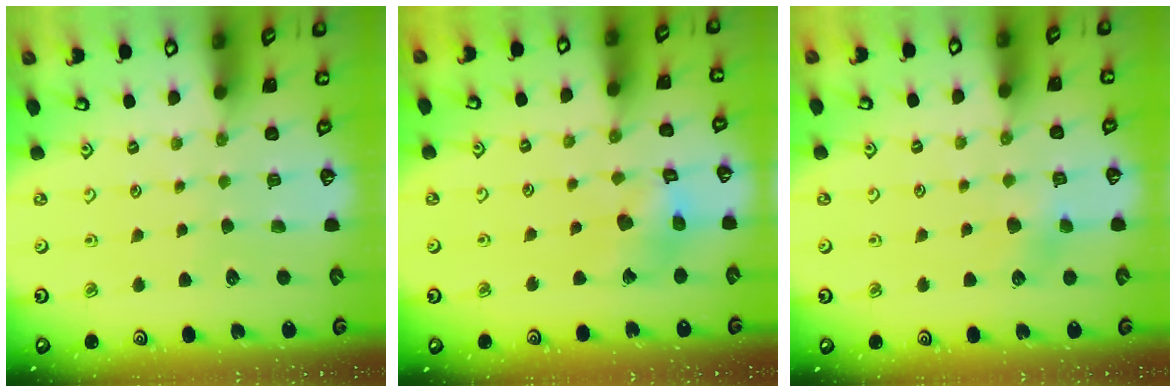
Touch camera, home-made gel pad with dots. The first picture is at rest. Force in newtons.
{"total": 9.6, "press": 9.5, "slide": 1.0}
{"total": 6.7, "press": 6.7, "slide": 0.7}